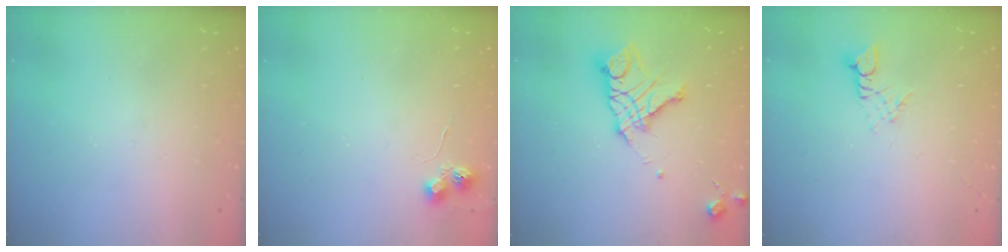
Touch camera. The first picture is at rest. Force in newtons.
{"total": 6.1, "press": 6.1, "slide": 0.7}
{"total": 14.8, "press": 14.7, "slide": 1.4}
{"total": 2.7, "press": 2.7, "slide": 0.4}